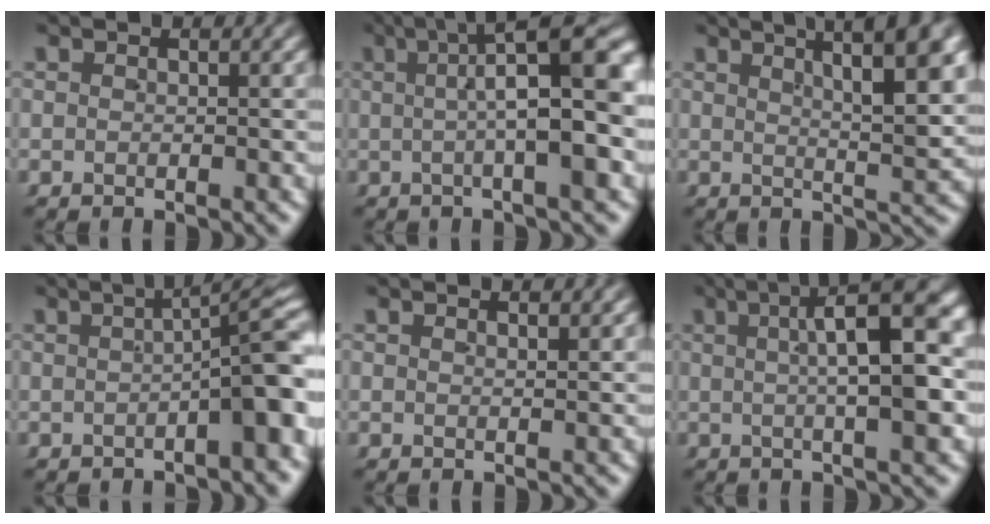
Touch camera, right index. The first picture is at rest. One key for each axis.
{"total": 9.8, "fx": 1.9, "fy": 2.3, "fz": 9.3, "tx": -0.105, "ty": 0.028, "tz": 0.023}
{"total": 7.9, "fx": 4.0, "fy": 1.0, "fz": 6.8, "tx": -0.084, "ty": 0.019, "tz": 0.059}
{"total": 6.0, "fx": -0.7, "fy": 1.2, "fz": 5.9, "tx": -0.060, "ty": 0.015, "tz": -0.012}
{"total": 0.8, "fx": 0.6, "fy": -0.5, "fz": 0.3, "tx": 0.001, "ty": -0.001, "tz": 0.012}
{"total": 10.1, "fx": 2.6, "fy": 2.3, "fz": 9.4, "tx": -0.107, "ty": 0.042, "tz": 0.029}